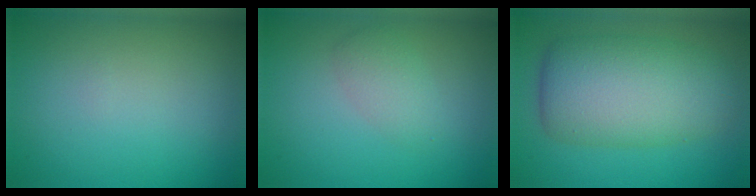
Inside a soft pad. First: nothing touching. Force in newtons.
{"total": 2.0, "press": 2.0, "slide": 0.0}
{"total": 8.6, "press": 8.6, "slide": 0.4}